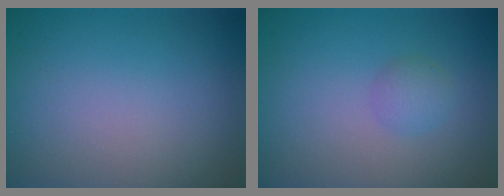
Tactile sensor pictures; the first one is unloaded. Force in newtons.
{"total": 1.3, "press": 1.3, "slide": 0.1}